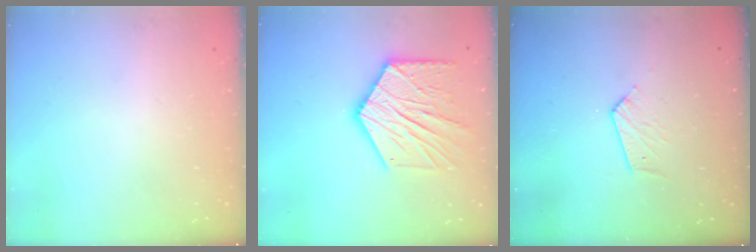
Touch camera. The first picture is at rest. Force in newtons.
{"total": 17.7, "press": 17.6, "slide": 1.4}
{"total": 3.5, "press": 3.5, "slide": 0.3}